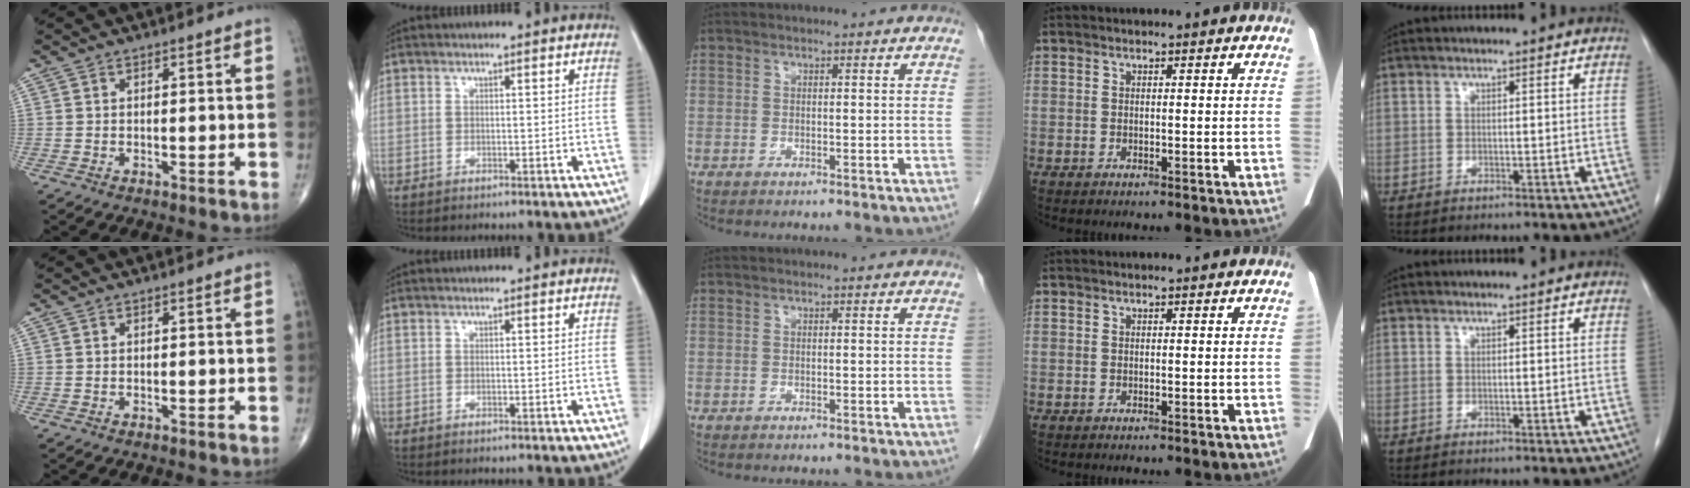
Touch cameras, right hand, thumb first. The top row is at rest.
{}